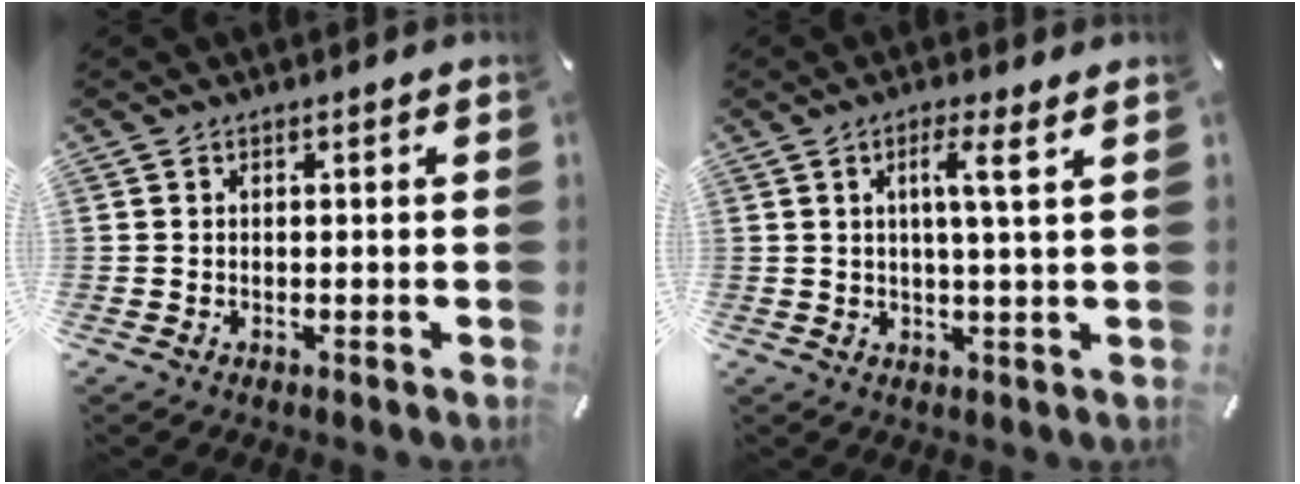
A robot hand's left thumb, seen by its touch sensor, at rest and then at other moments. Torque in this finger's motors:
{"motor_torque": [-0.19, -0.25, 0.08, 0.28, 0.03]}